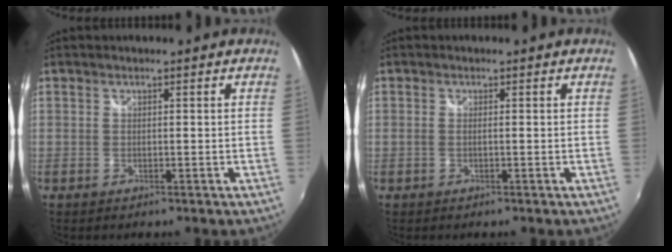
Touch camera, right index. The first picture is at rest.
{"total": 0.6, "force": [-0.1, 0.0, 0.5], "torque": [-0.011, 0.000, -0.005]}